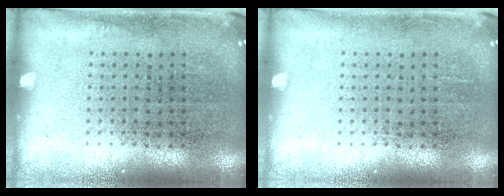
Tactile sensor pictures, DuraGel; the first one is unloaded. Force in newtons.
{"total": 0.0}